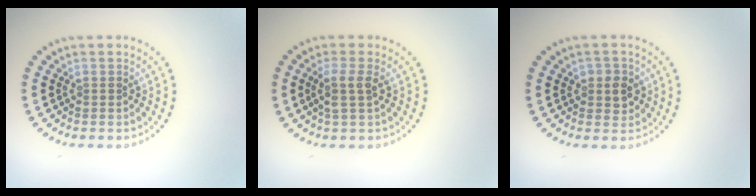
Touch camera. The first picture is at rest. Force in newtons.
{"total": 2.0, "press": 1.7, "slide": 1.1}
{"total": 2.0, "press": 1.8, "slide": 0.7}